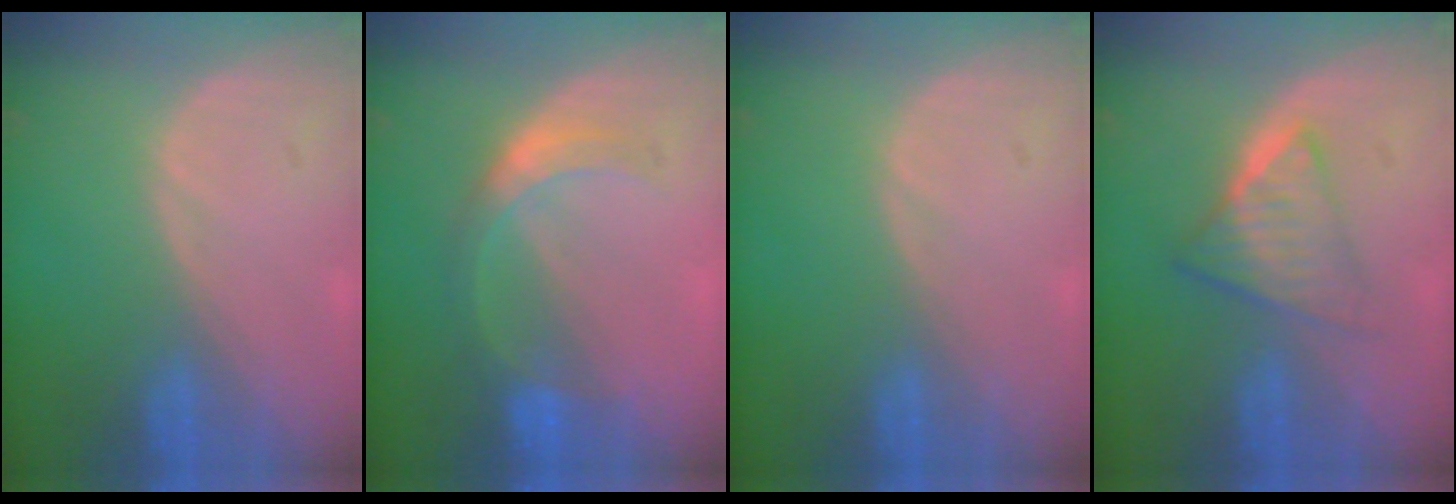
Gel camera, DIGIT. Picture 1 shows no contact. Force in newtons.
{"total": 5.6, "press": 5.2, "slide": 2.1}
{"total": 0.0}
{"total": 6.4, "press": 5.6, "slide": 3.1}